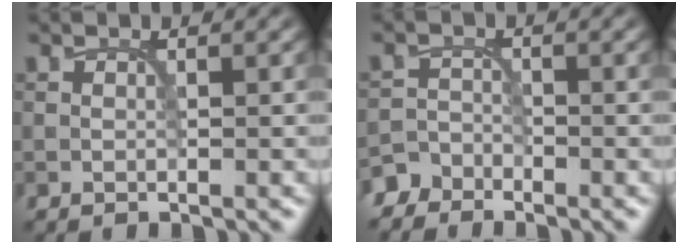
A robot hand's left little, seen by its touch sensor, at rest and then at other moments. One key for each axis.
{"total": 3.2, "fx": -2.9, "fy": 1.3, "fz": -0.1, "tx": 0.004, "ty": 0.002, "tz": -0.052}